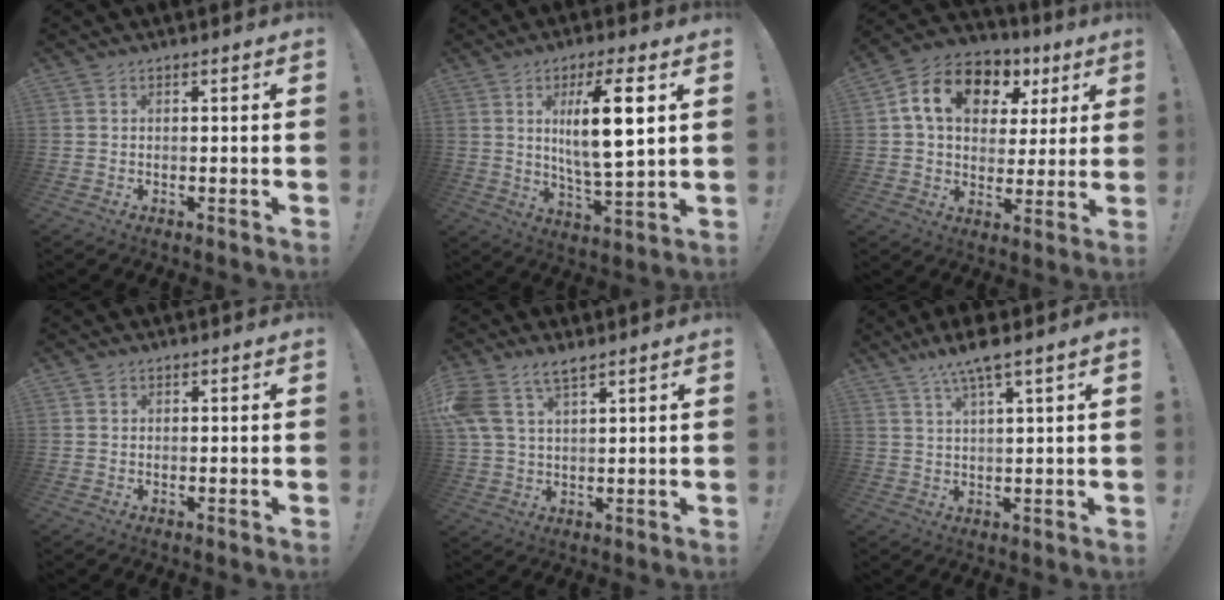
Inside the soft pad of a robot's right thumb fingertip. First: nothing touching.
{"total": 13.8, "force": [3.7, 2.9, 13.0], "torque": [-0.221, -0.016, 0.047]}
{"total": 15.6, "force": [6.0, 11.1, 9.2], "torque": [-0.144, -0.008, 0.111]}
{"total": 0.7, "force": [0.4, 0.6, 0.0], "torque": [0.009, -0.003, 0.007]}
{"total": 7.1, "force": [4.9, 3.1, 4.2], "torque": [-0.090, -0.015, 0.094]}
{"total": 7.1, "force": [4.8, 0.3, 5.2], "torque": [-0.096, -0.022, 0.079]}